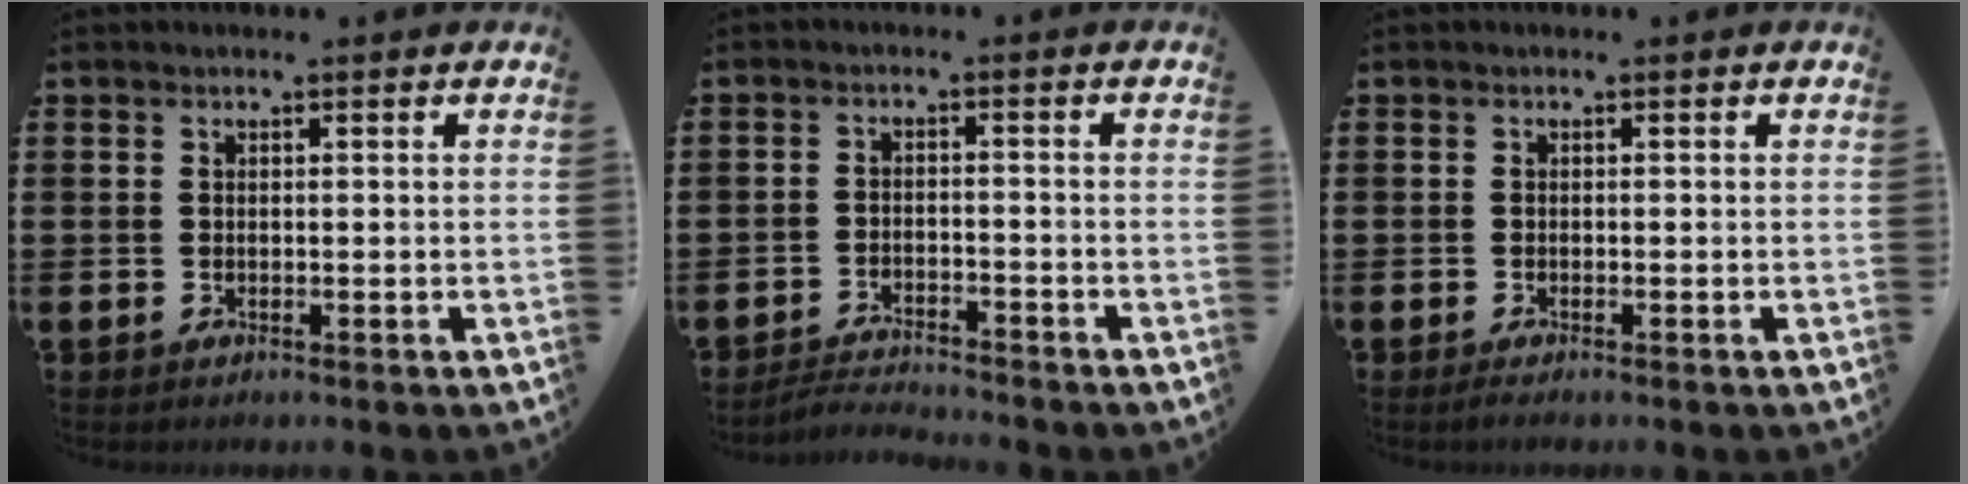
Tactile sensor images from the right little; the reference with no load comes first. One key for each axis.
{"total": 2.5, "fx": -2.5, "fy": 0.0, "fz": 0.0, "tx": -0.005, "ty": 0.004, "tz": -0.054}
{"total": 0.6, "fx": -0.3, "fy": 0.1, "fz": 0.5, "tx": -0.001, "ty": -0.006, "tz": -0.008}